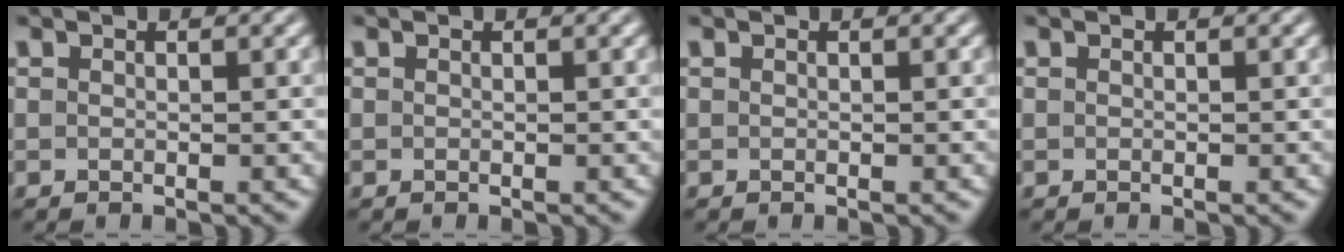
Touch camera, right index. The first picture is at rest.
{"total": 0.0}
{"total": 0.0}
{"total": 0.0}